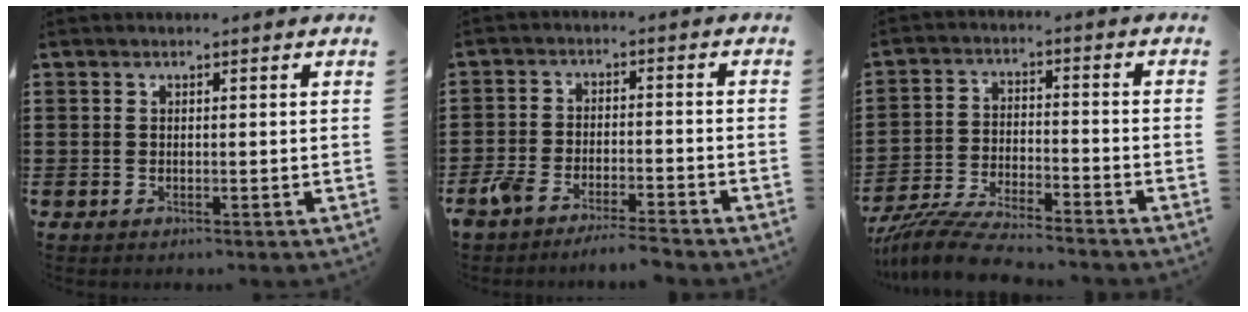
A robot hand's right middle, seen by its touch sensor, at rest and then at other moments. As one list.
[{"total": 4.9, "force": [-4.5, 0.6, 1.8], "torque": [-0.051, -0.004, -0.093]}, {"total": 7.3, "force": [-7.0, 0.4, 2.3], "torque": [-0.055, 0.001, -0.137]}]